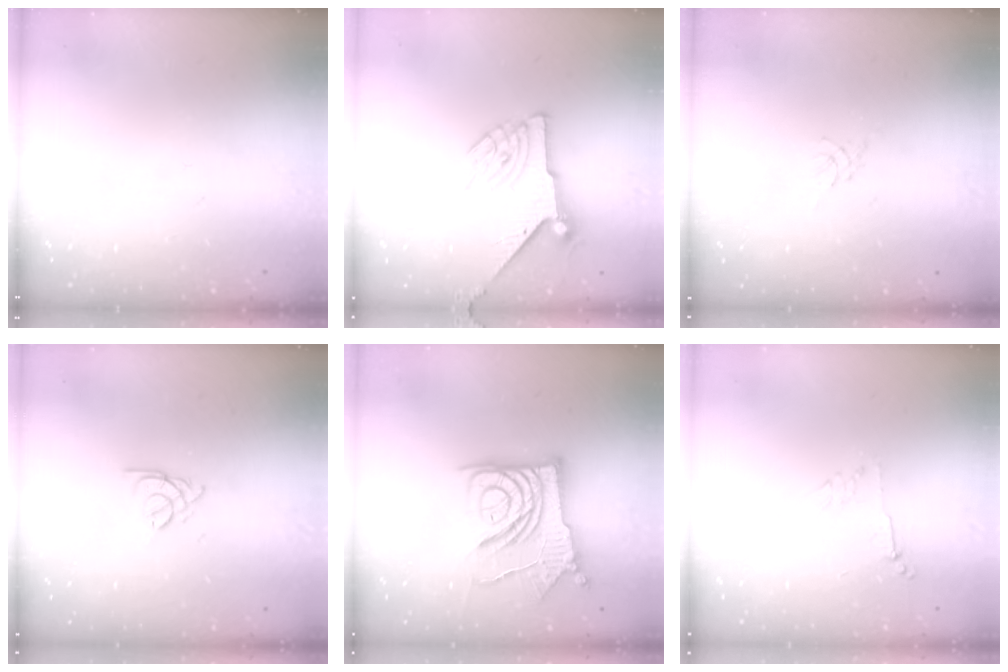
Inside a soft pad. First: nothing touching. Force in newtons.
{"total": 7.4, "press": 7.4, "slide": 0.1}
{"total": 0.0}
{"total": 2.5, "press": 2.5, "slide": 0.7}
{"total": 15.6, "press": 15.5, "slide": 1.5}
{"total": 4.0, "press": 4.0, "slide": 0.6}